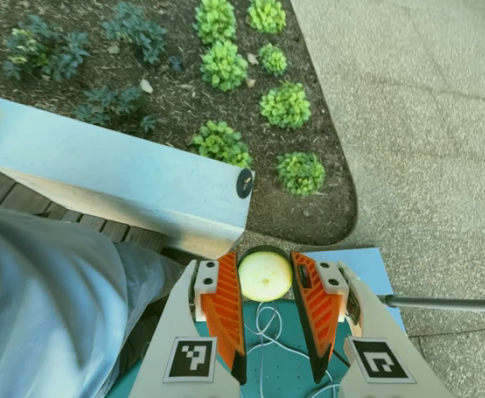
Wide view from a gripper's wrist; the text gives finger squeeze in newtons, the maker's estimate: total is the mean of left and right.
{"total": 10.2, "left": 11.1, "right": 9.3}